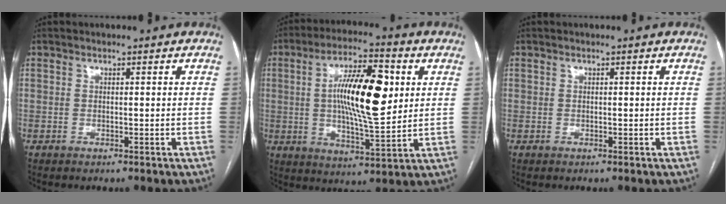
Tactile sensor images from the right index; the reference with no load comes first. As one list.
[{"total": 15.2, "force": [2.7, 3.5, 14.5], "torque": [-0.254, 0.011, 0.041]}, {"total": 0.0}]